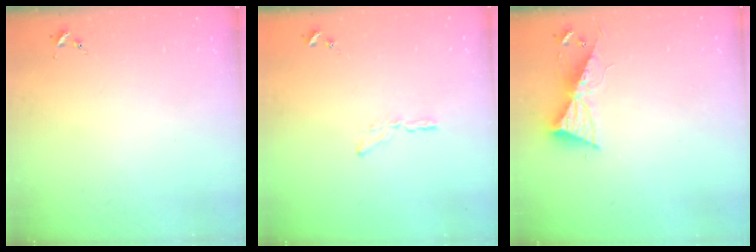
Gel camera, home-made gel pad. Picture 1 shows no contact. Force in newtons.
{"total": 4.0, "press": 3.9, "slide": 0.3}
{"total": 9.3, "press": 9.2, "slide": 0.8}